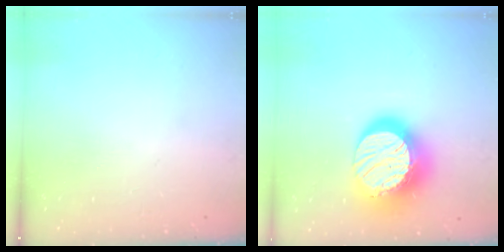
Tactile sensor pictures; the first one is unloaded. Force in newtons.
{"total": 22.4, "press": 22.3, "slide": 1.7}